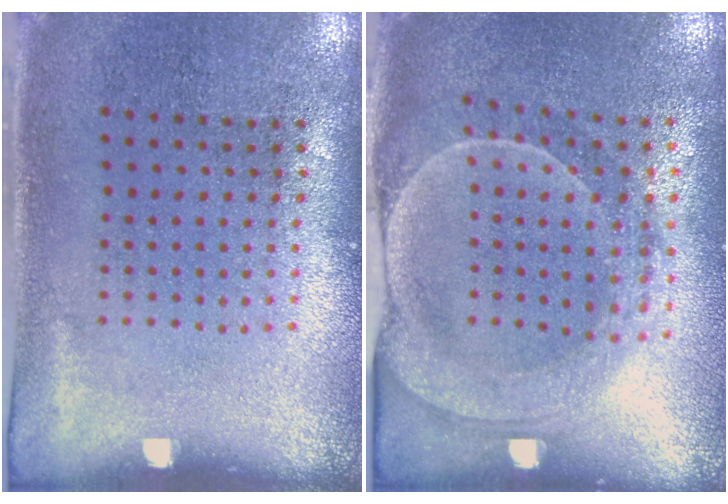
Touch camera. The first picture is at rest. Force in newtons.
{"total": 2.1, "press": 2.0, "slide": 0.7}